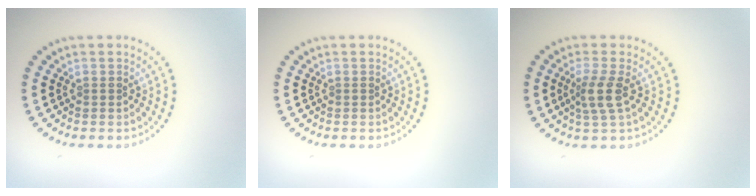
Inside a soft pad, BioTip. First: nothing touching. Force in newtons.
{"total": 0.0}
{"total": 2.5, "press": 2.0, "slide": 1.5}